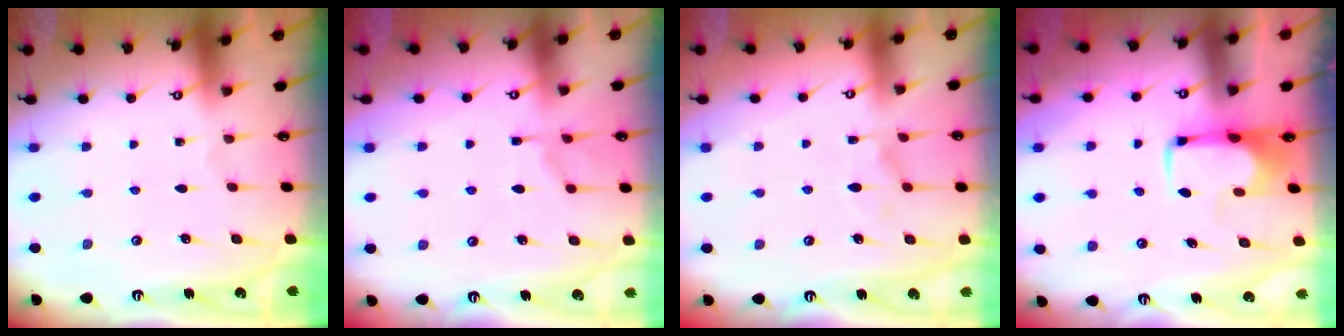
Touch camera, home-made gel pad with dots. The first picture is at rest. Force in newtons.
{"total": 1.7, "press": 0.7, "slide": 1.5}
{"total": 2.3, "press": 2.1, "slide": 0.9}
{"total": 1.9, "press": 1.9, "slide": 0.4}